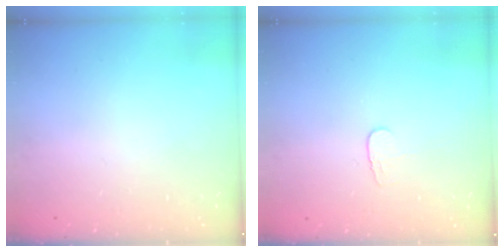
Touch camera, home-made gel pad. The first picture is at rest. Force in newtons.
{"total": 3.7, "press": 3.7, "slide": 0.4}